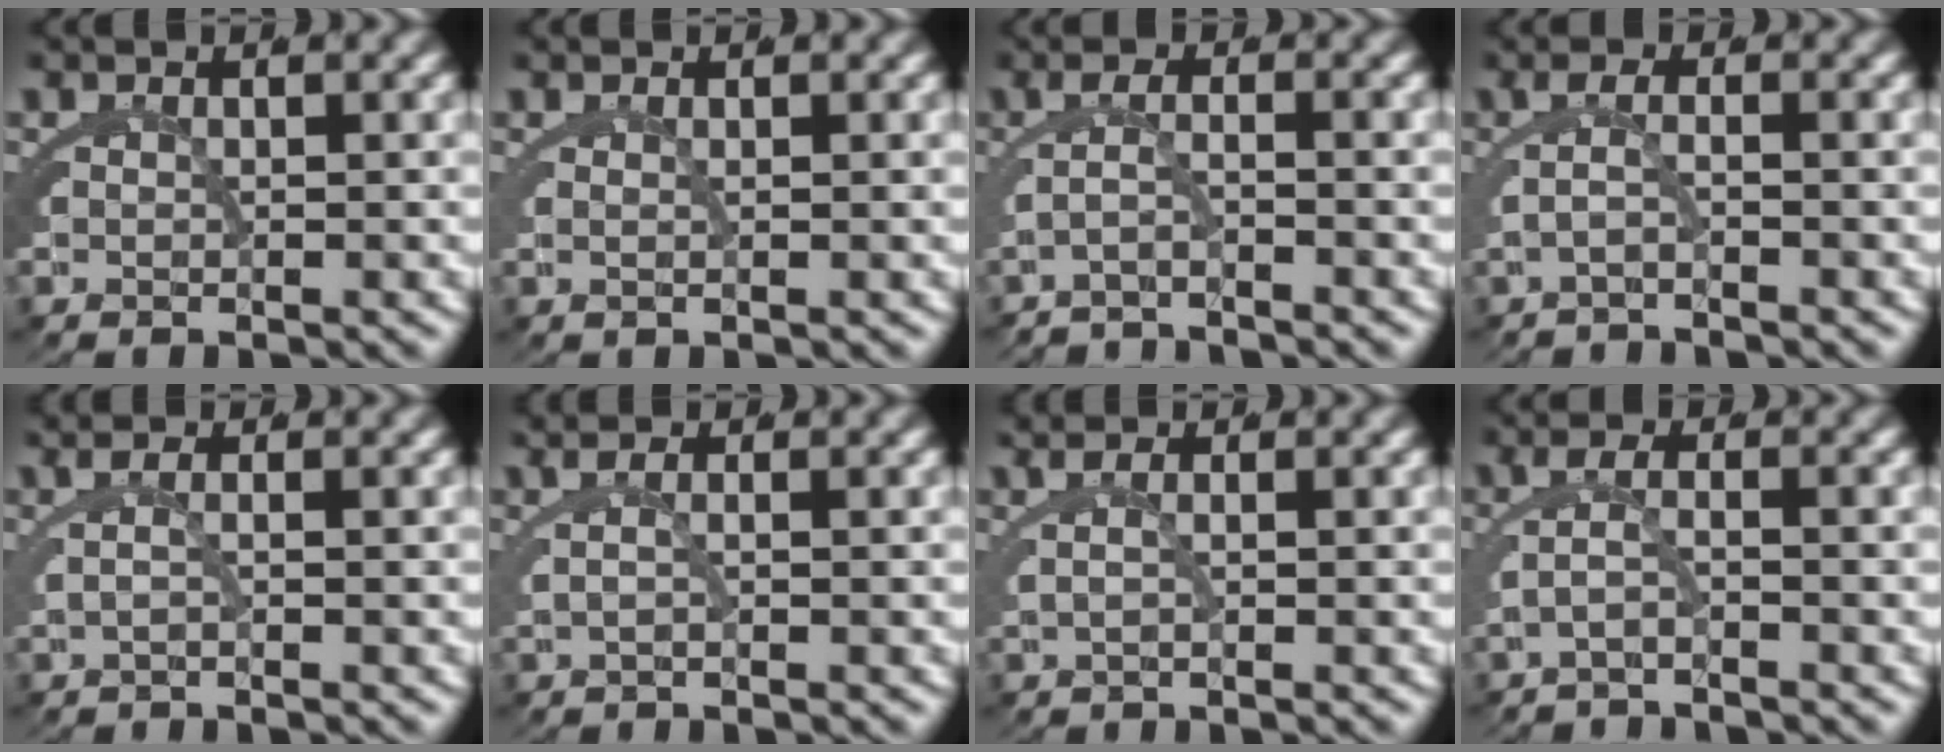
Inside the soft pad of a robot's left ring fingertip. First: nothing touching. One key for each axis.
{"total": 0.7, "fx": 0.4, "fy": 0.0, "fz": 0.6, "tx": -0.010, "ty": 0.003, "tz": 0.004}
{"total": 2.7, "fx": -2.2, "fy": 0.0, "fz": 1.5, "tx": -0.034, "ty": -0.013, "tz": -0.029}
{"total": 1.8, "fx": -1.1, "fy": -0.2, "fz": 1.4, "tx": -0.034, "ty": -0.005, "tz": -0.015}
{"total": 1.5, "fx": -0.1, "fy": -0.1, "fz": 1.5, "tx": -0.030, "ty": 0.008, "tz": -0.002}
{"total": 1.6, "fx": 0.1, "fy": 0.1, "fz": 1.6, "tx": -0.030, "ty": 0.010, "tz": -0.001}
{"total": 1.6, "fx": 0.3, "fy": 0.3, "fz": 1.5, "tx": -0.028, "ty": 0.012, "tz": 0.003}
{"total": 2.1, "fx": -1.4, "fy": -0.1, "fz": 1.6, "tx": -0.034, "ty": -0.006, "tz": -0.021}